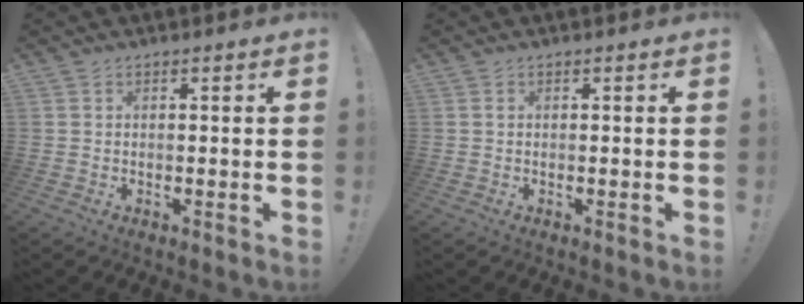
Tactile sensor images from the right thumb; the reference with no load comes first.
{"total": 0.0}